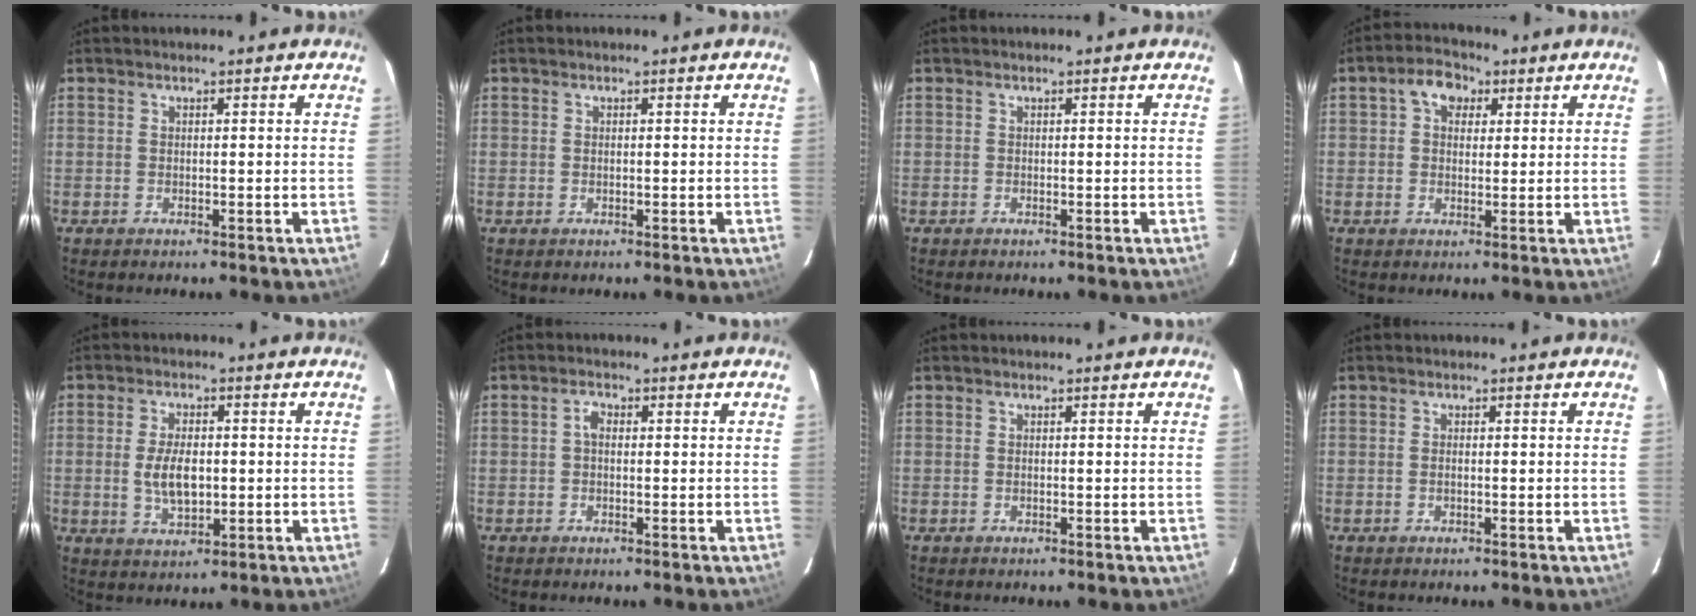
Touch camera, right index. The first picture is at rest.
{"total": 0.0}
{"total": 0.0}
{"total": 5.3, "force": [2.0, 4.0, 2.9], "torque": [-0.045, 0.021, 0.031]}
{"total": 6.9, "force": [-0.4, 3.8, 5.8], "torque": [-0.111, -0.004, 0.000]}
{"total": 1.7, "force": [0.0, 1.1, 1.3], "torque": [-0.025, 0.009, -0.003]}
{"total": 0.0}
{"total": 0.8, "force": [-0.1, 0.3, 0.7], "torque": [-0.015, 0.002, -0.004]}